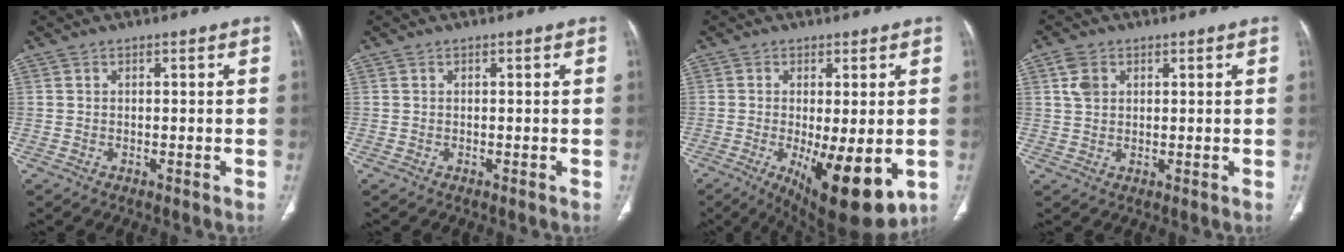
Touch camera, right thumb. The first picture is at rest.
{"total": 0.0}
{"total": 14.2, "force": [-3.9, 4.8, 12.8], "torque": [-0.178, -0.025, -0.041]}
{"total": 3.6, "force": [1.4, 2.7, 2.0], "torque": [-0.034, 0.001, 0.031]}